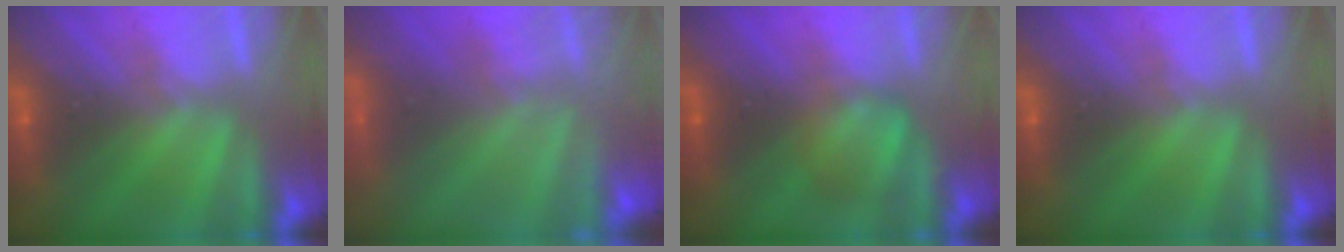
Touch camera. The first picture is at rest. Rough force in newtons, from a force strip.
{"total": 8.8}
{"total": 2.5}
{"total": 0.0}